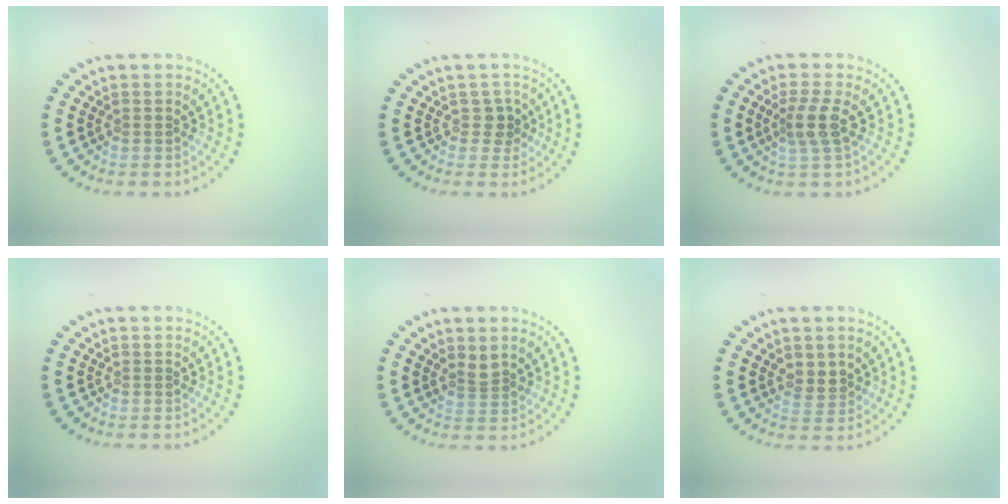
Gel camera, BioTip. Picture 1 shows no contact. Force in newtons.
{"total": 1.3, "press": 1.0, "slide": 0.9}
{"total": 2.2, "press": 1.8, "slide": 1.3}
{"total": 0.0}
{"total": 1.5, "press": 1.2, "slide": 0.9}
{"total": 1.9, "press": 1.6, "slide": 1.0}